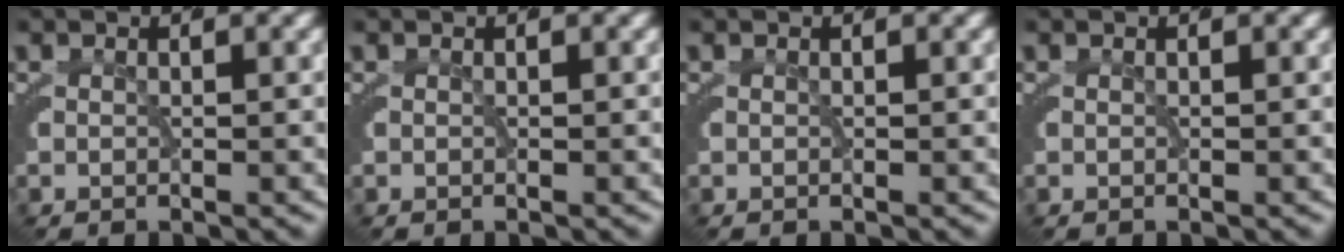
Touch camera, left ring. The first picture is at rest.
{"total": 0.0}
{"total": 0.0}
{"total": 0.0}